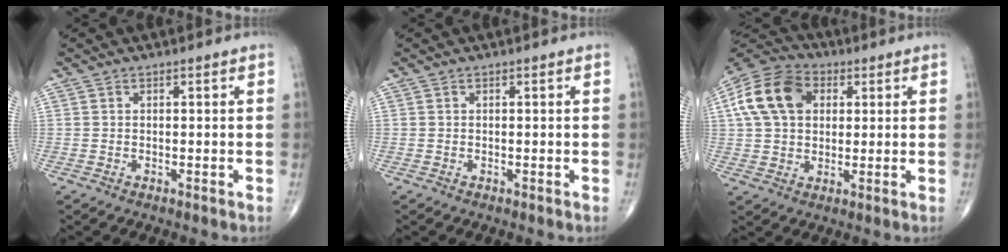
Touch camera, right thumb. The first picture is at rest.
{"total": 0.0}
{"total": 14.3, "force": [3.6, 10.2, 9.4], "torque": [-0.165, 0.016, 0.054]}